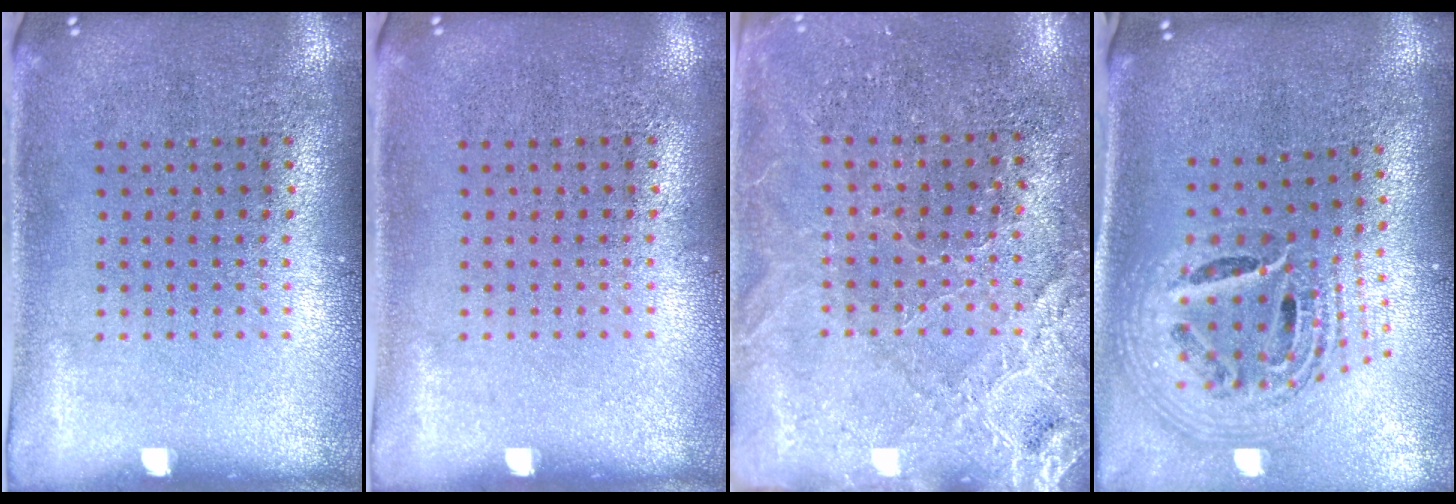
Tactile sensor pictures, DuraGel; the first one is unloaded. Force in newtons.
{"total": 0.0}
{"total": 2.8, "press": 2.8, "slide": 0.3}
{"total": 2.2, "press": 1.6, "slide": 1.5}